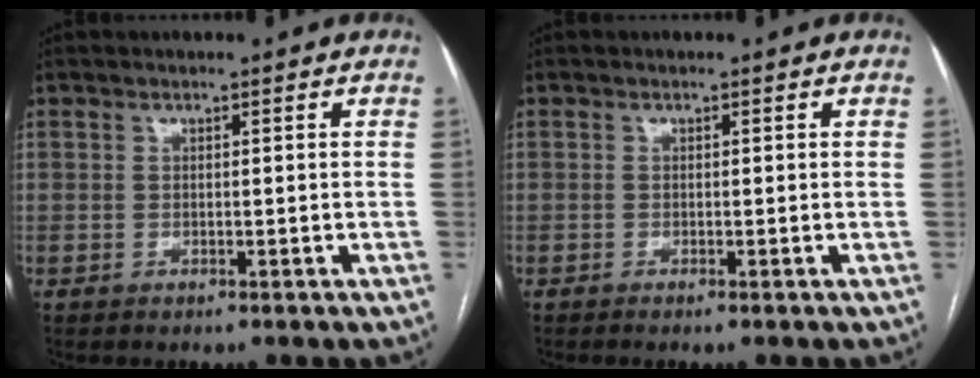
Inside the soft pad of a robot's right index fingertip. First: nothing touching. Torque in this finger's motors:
{"motor_torque": [-0.09, -0.02, -0.02, 0.01]}